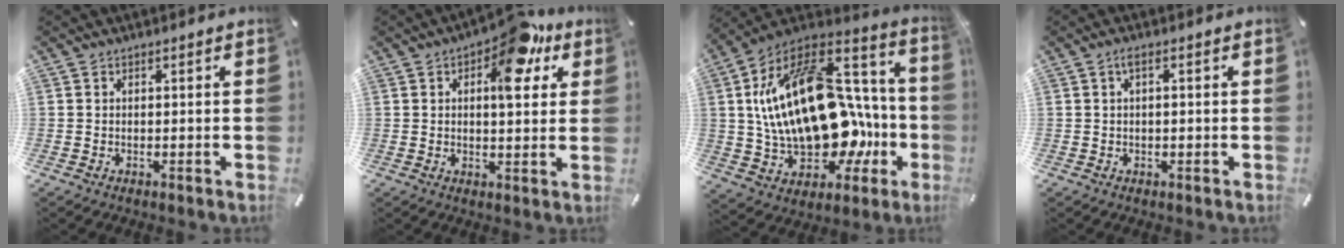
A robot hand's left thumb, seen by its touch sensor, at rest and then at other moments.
{"total": 13.4, "force": [6.4, 6.4, 10.0], "torque": [-0.122, -0.034, 0.100]}
{"total": 30.9, "force": [0.1, 19.1, 24.3], "torque": [-0.444, -0.026, 0.028]}
{"total": 2.1, "force": [0.1, 0.7, 2.0], "torque": [-0.037, 0.004, 0.000]}